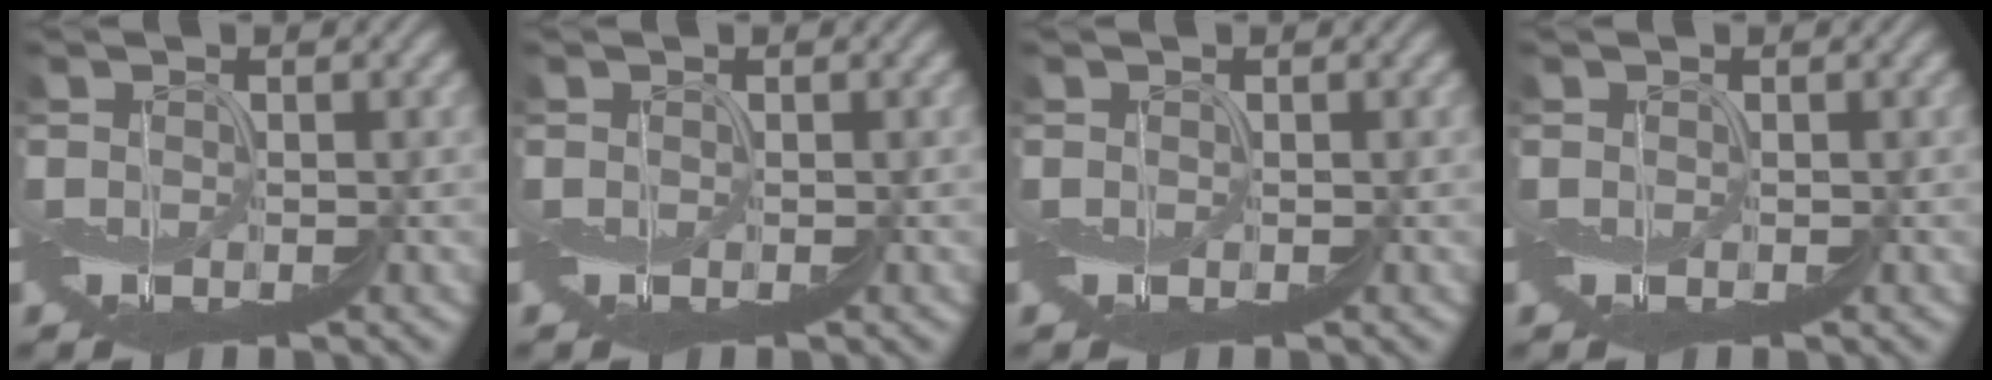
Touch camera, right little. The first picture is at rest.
{"total": 0.0}
{"total": 0.0}
{"total": 0.0}